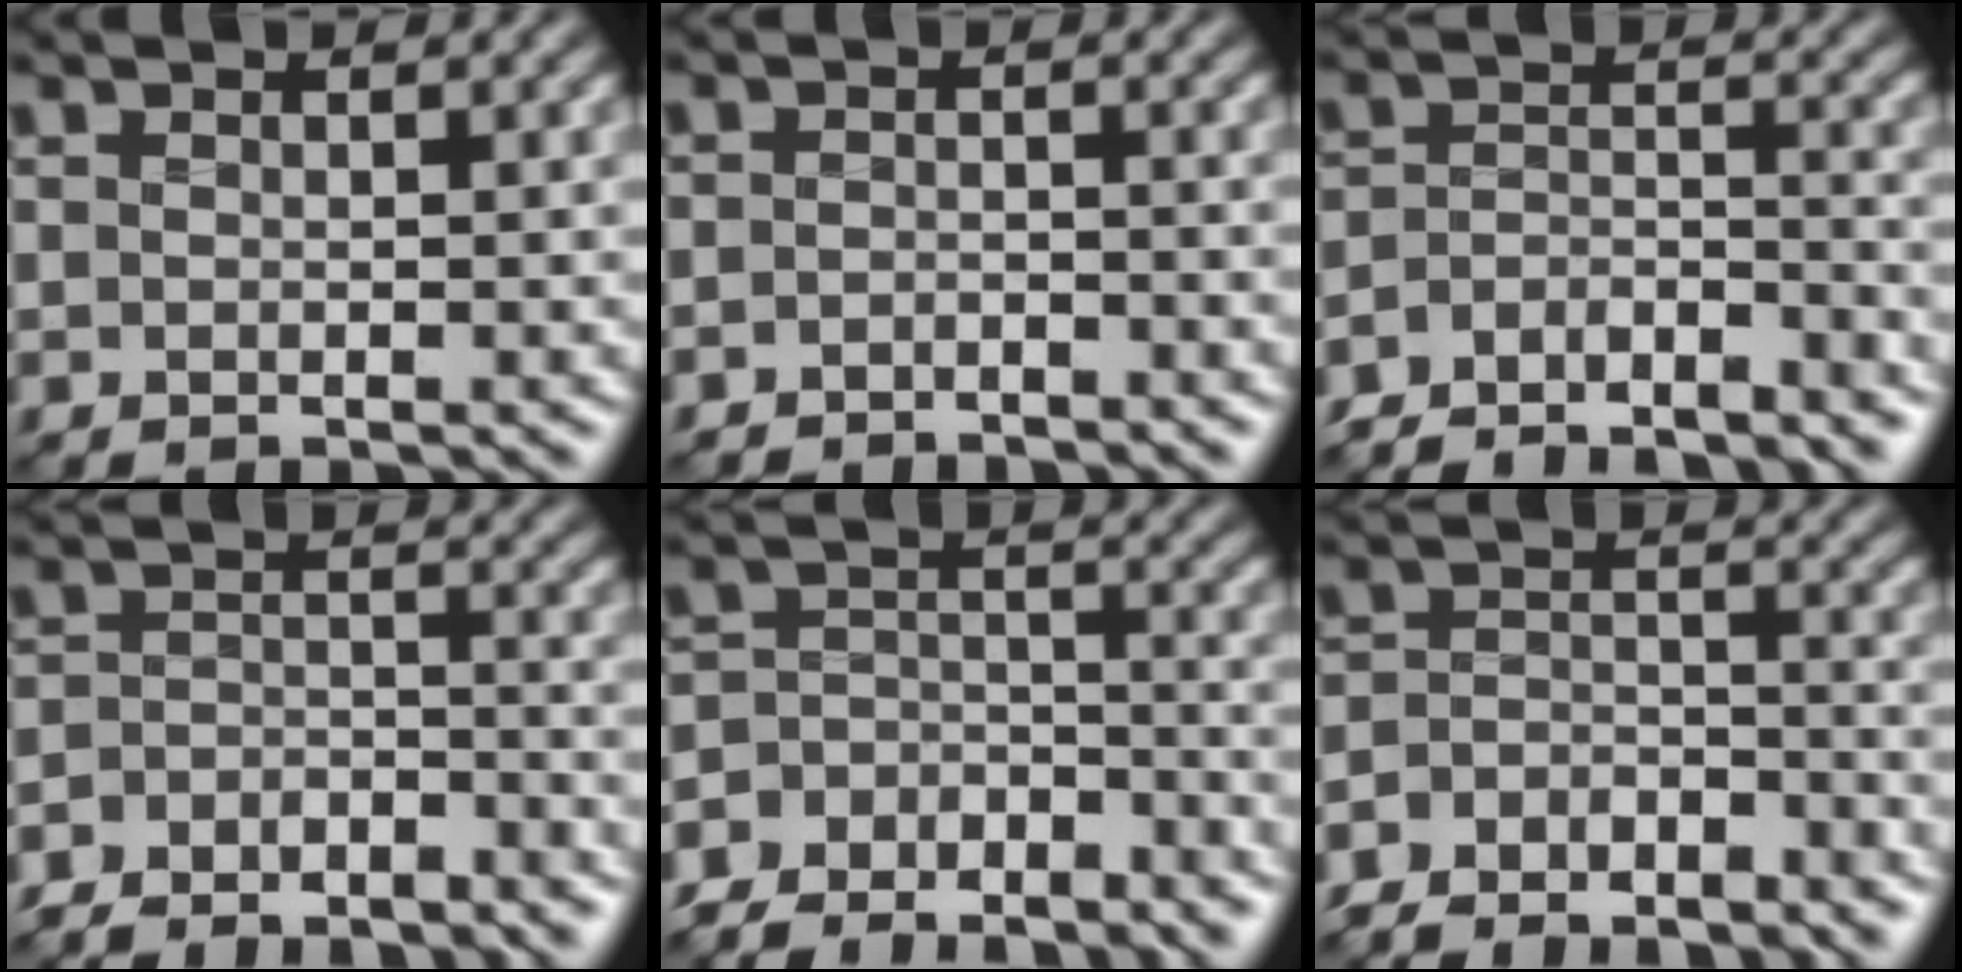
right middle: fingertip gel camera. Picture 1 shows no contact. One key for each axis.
{"total": 2.1, "fx": -2.0, "fy": 0.5, "fz": 0.3, "tx": 0.001, "ty": 0.000, "tz": -0.036}
{"total": 7.3, "fx": -6.7, "fy": 1.8, "fz": 2.3, "tx": -0.048, "ty": -0.009, "tz": -0.120}
{"total": 6.2, "fx": -5.8, "fy": 1.7, "fz": 1.5, "tx": -0.031, "ty": -0.012, "tz": -0.105}
{"total": 9.0, "fx": -8.0, "fy": 3.4, "fz": 2.2, "tx": -0.036, "ty": 0.004, "tz": -0.126}
{"total": 6.6, "fx": -6.0, "fy": 2.0, "fz": 1.8, "tx": -0.039, "ty": -0.009, "tz": -0.113}